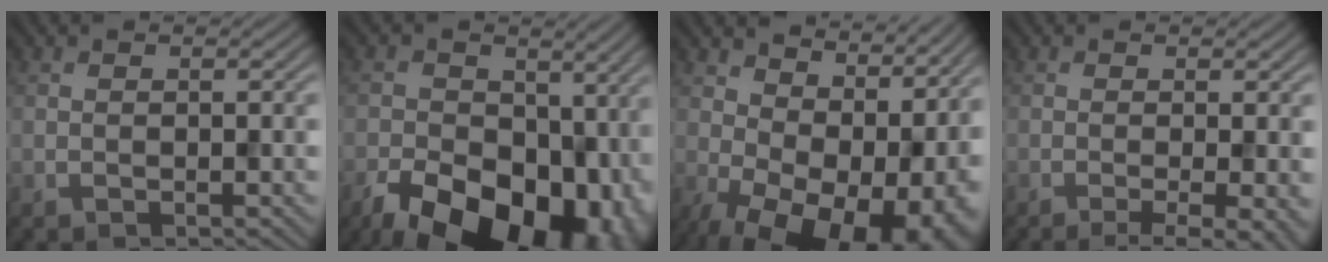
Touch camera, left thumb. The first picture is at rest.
{"total": 18.4, "force": [-7.3, 11.6, 12.3], "torque": [-0.199, -0.031, -0.103]}
{"total": 16.7, "force": [-0.6, 11.0, 12.6], "torque": [-0.142, -0.010, 0.032]}
{"total": 4.9, "force": [-2.0, 1.0, 4.4], "torque": [-0.060, -0.002, -0.033]}